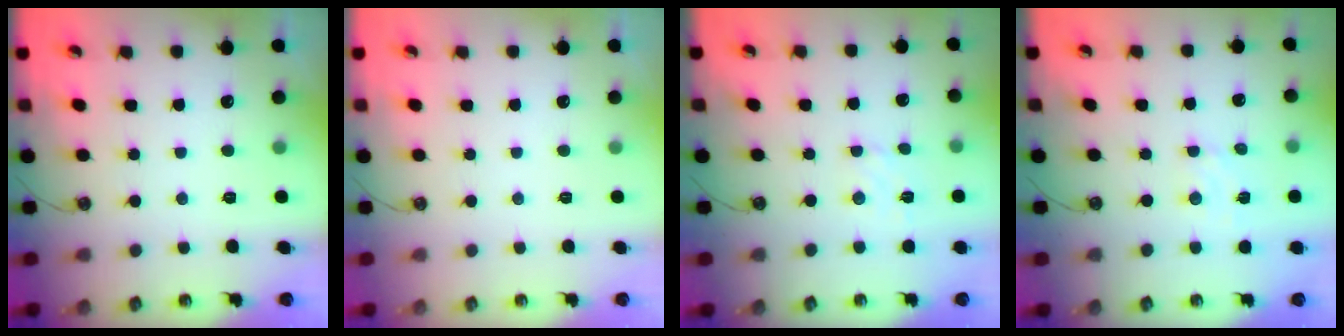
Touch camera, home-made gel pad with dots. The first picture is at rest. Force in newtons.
{"total": 0.0}
{"total": 3.1, "press": 3.1, "slide": 0.5}
{"total": 5.0, "press": 4.9, "slide": 0.6}